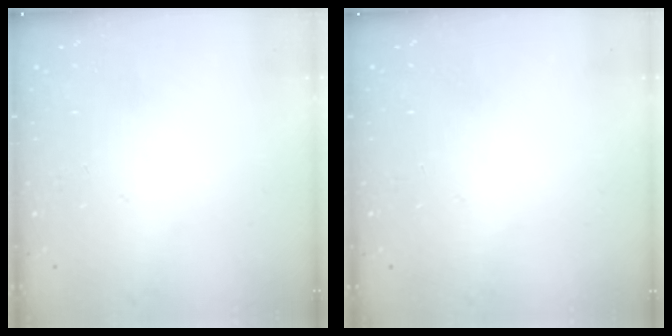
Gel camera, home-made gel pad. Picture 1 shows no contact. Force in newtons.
{"total": 0.0}